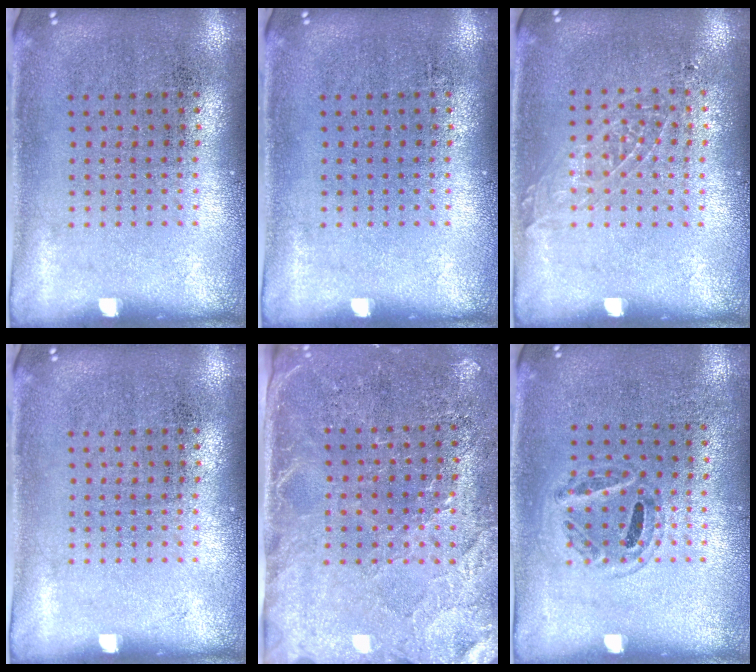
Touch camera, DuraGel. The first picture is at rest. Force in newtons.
{"total": 0.0}
{"total": 0.9, "press": 0.9, "slide": 0.2}
{"total": 0.0}
{"total": 3.1, "press": 2.8, "slide": 1.2}
{"total": 1.0, "press": 0.8, "slide": 0.6}